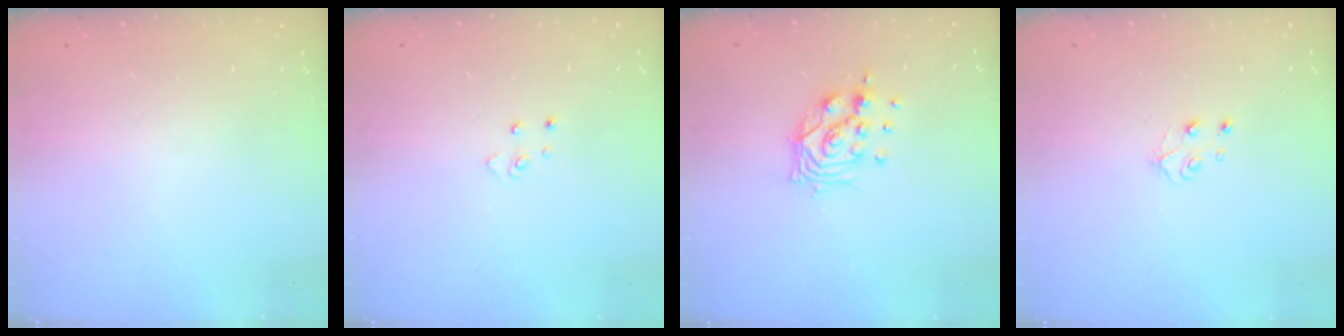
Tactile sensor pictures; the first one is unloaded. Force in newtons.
{"total": 3.8, "press": 3.8, "slide": 0.4}
{"total": 10.7, "press": 10.6, "slide": 1.1}
{"total": 4.1, "press": 4.0, "slide": 0.5}